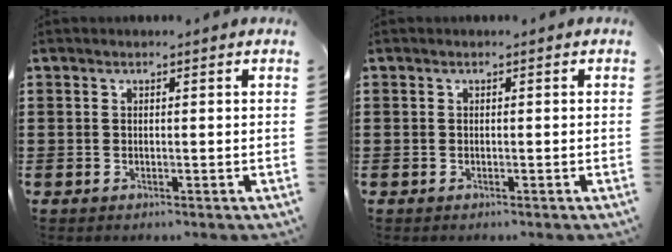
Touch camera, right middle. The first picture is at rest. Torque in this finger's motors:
{"motor_torque": [0.03, 0.03, 0.00, 0.01]}